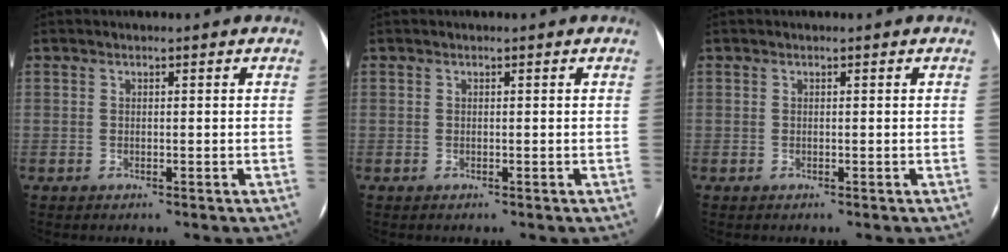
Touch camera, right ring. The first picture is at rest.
{"total": 0.0}
{"total": 0.0}